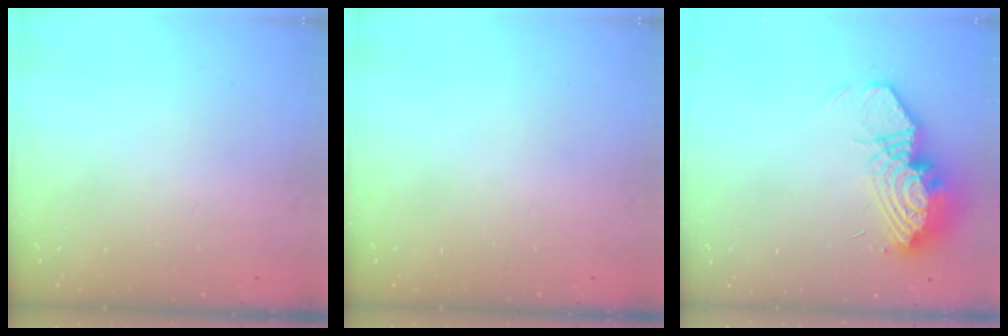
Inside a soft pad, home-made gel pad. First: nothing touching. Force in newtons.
{"total": 0.0}
{"total": 16.9, "press": 16.7, "slide": 2.9}